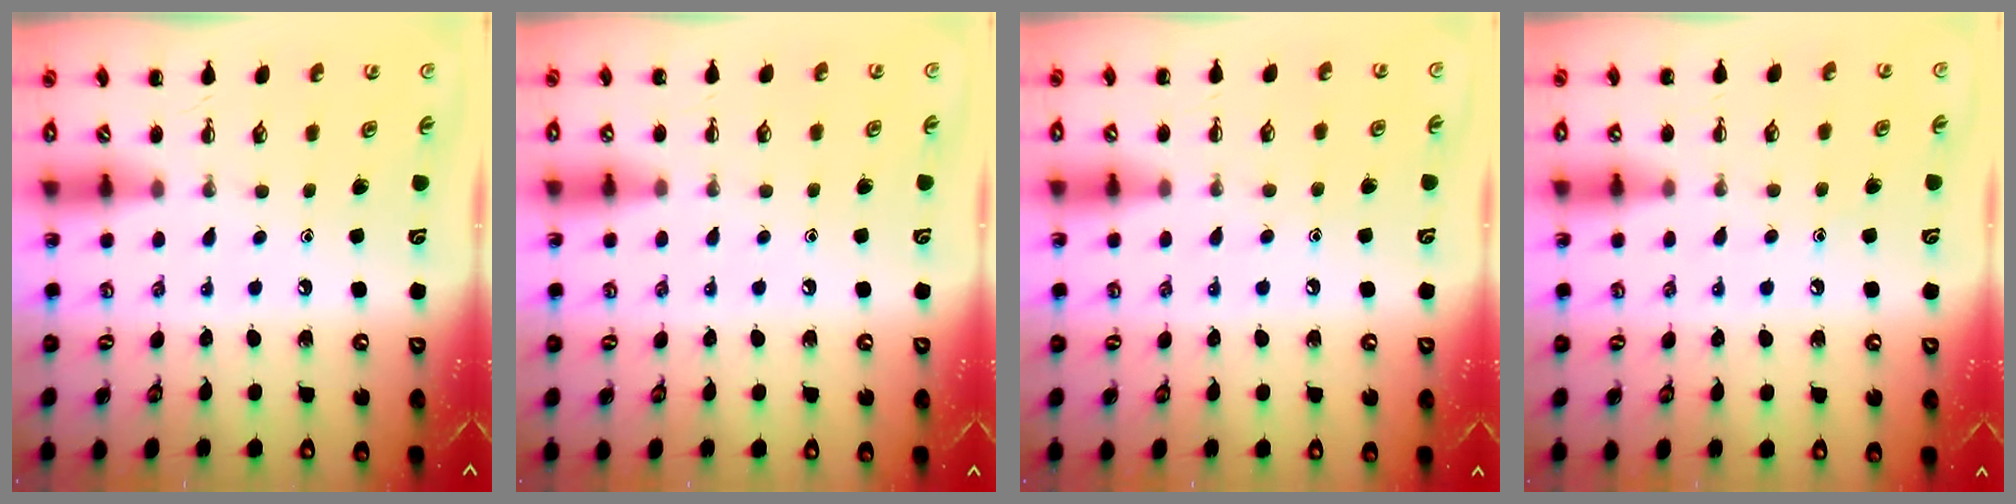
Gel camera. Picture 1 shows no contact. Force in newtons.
{"total": 5.3, "press": 5.0, "slide": 1.7}
{"total": 5.6, "press": 5.4, "slide": 1.4}
{"total": 6.7, "press": 6.5, "slide": 1.5}